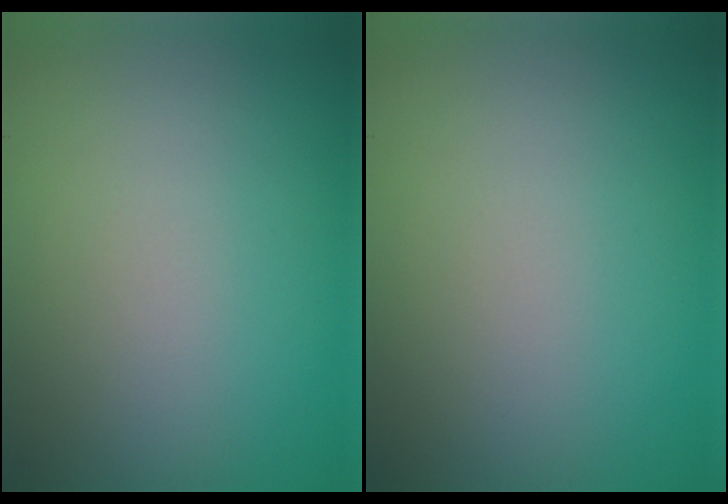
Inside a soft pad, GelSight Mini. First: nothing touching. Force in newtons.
{"total": 0.0}